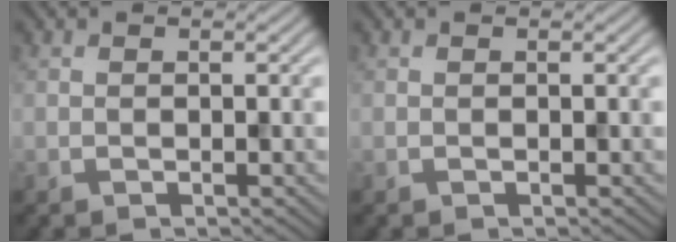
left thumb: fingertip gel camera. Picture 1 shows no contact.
{"total": 0.0}